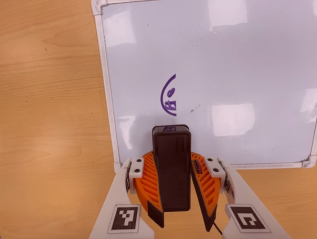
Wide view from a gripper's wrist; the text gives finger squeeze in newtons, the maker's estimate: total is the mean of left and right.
{"total": 11.0, "left": 10.3, "right": 11.6}